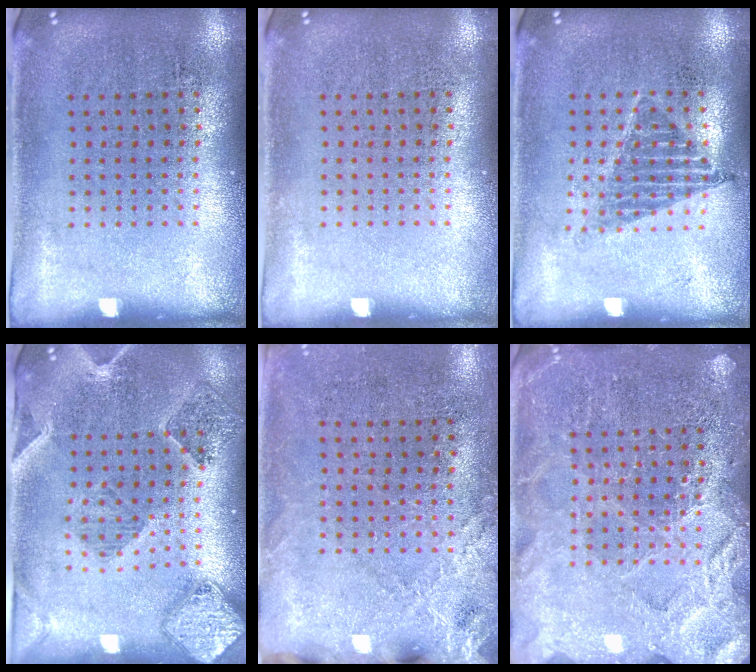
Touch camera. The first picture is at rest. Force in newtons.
{"total": 0.0}
{"total": 1.1, "press": 0.9, "slide": 0.6}
{"total": 1.6, "press": 1.6, "slide": 0.3}
{"total": 2.5, "press": 2.2, "slide": 1.2}
{"total": 5.1, "press": 5.1, "slide": 0.7}